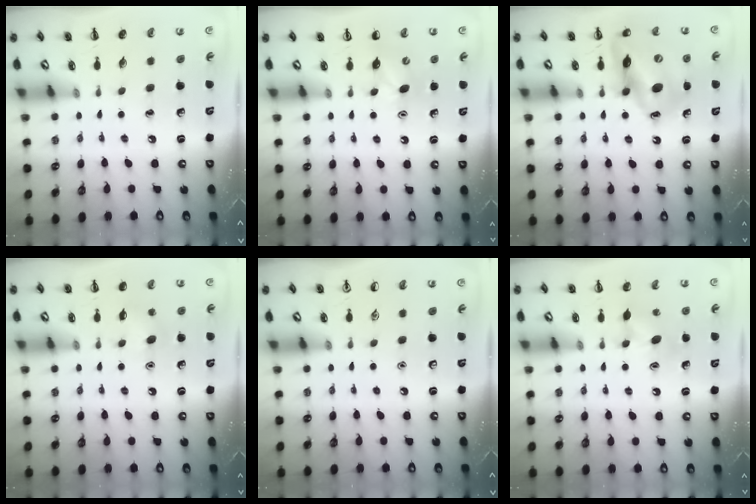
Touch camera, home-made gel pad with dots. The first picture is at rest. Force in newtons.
{"total": 5.2, "press": 5.0, "slide": 1.5}
{"total": 15.8, "press": 15.5, "slide": 3.1}
{"total": 3.8, "press": 3.7, "slide": 0.9}
{"total": 0.0}
{"total": 6.4, "press": 6.3, "slide": 1.1}